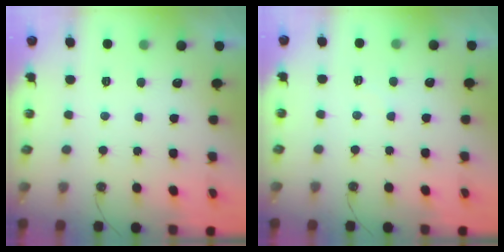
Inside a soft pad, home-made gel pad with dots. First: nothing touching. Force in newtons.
{"total": 3.7, "press": 3.7, "slide": 0.6}